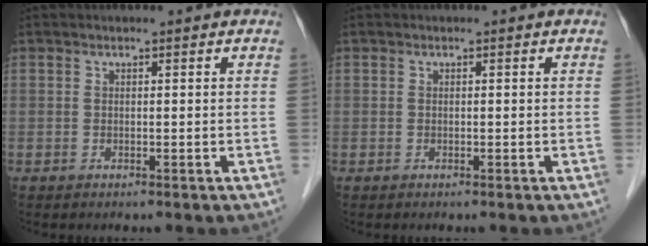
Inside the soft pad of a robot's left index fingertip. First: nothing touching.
{"total": 0.0}